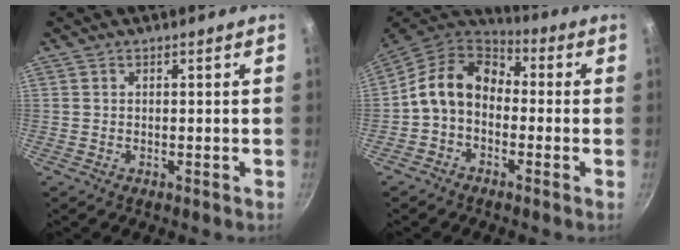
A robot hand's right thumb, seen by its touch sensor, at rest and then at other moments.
{"total": 12.2, "force": [-0.7, 9.2, 8.0], "torque": [-0.124, 0.044, -0.035]}